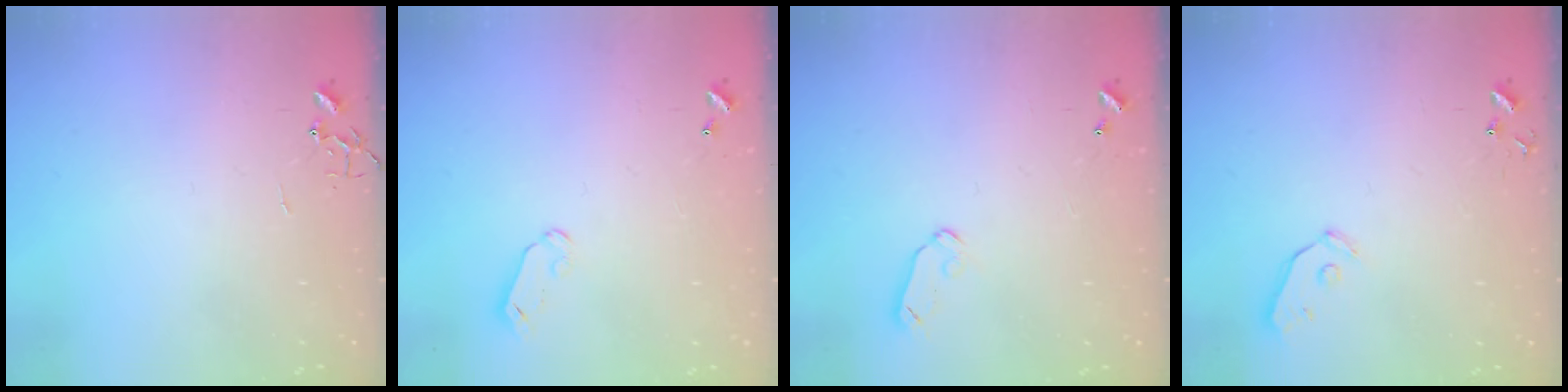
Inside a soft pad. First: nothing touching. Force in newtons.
{"total": 3.9, "press": 3.9, "slide": 0.4}
{"total": 6.4, "press": 6.3, "slide": 1.0}
{"total": 3.8, "press": 3.7, "slide": 0.8}